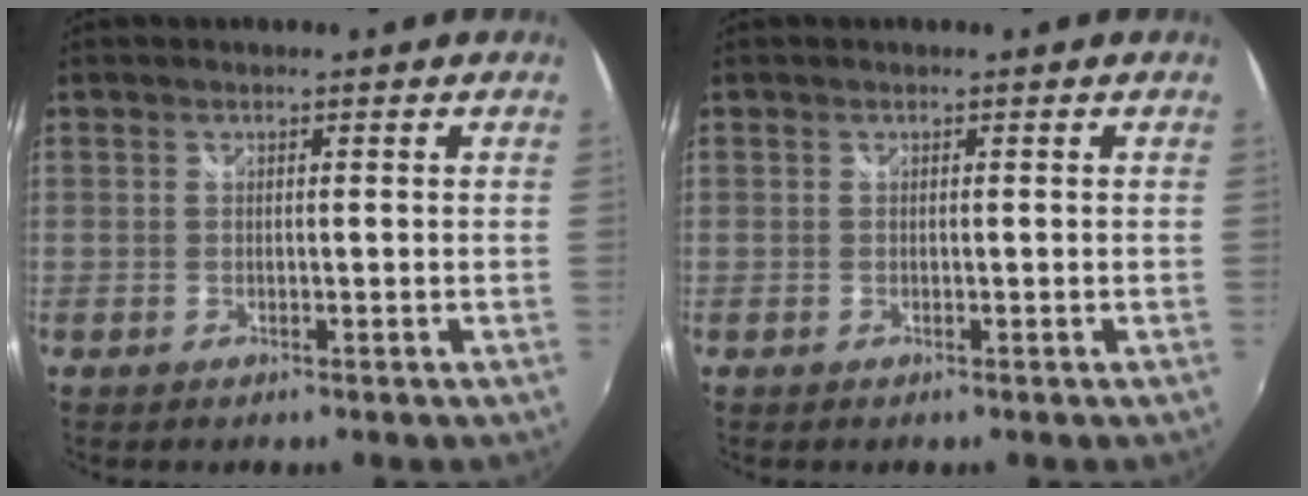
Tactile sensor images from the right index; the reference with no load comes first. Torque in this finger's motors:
{"motor_torque": [0.00, 0.00, 0.00, 0.00]}